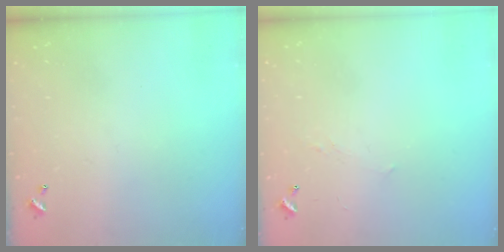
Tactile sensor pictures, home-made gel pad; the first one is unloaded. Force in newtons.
{"total": 2.9, "press": 2.8, "slide": 0.4}